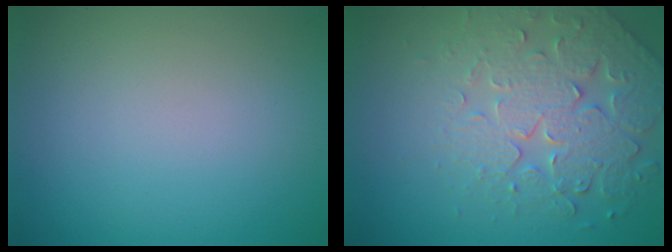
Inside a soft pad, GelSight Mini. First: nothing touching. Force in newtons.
{"total": 4.8, "press": 4.7, "slide": 1.1}